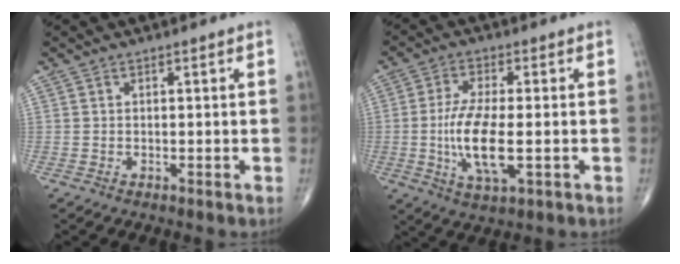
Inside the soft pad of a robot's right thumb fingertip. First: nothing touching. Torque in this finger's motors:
{"motor_torque": [2.00, 3.01, 1.34, 0.23, 0.21]}